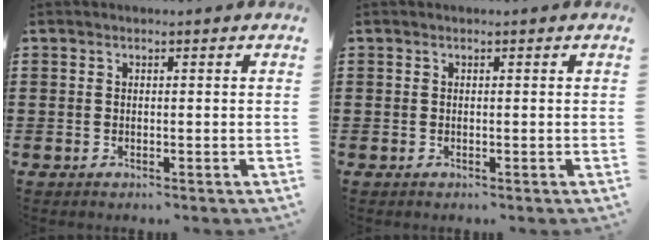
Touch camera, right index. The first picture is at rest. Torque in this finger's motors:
{"motor_torque": [0.00, 0.00, 0.00, 0.00]}